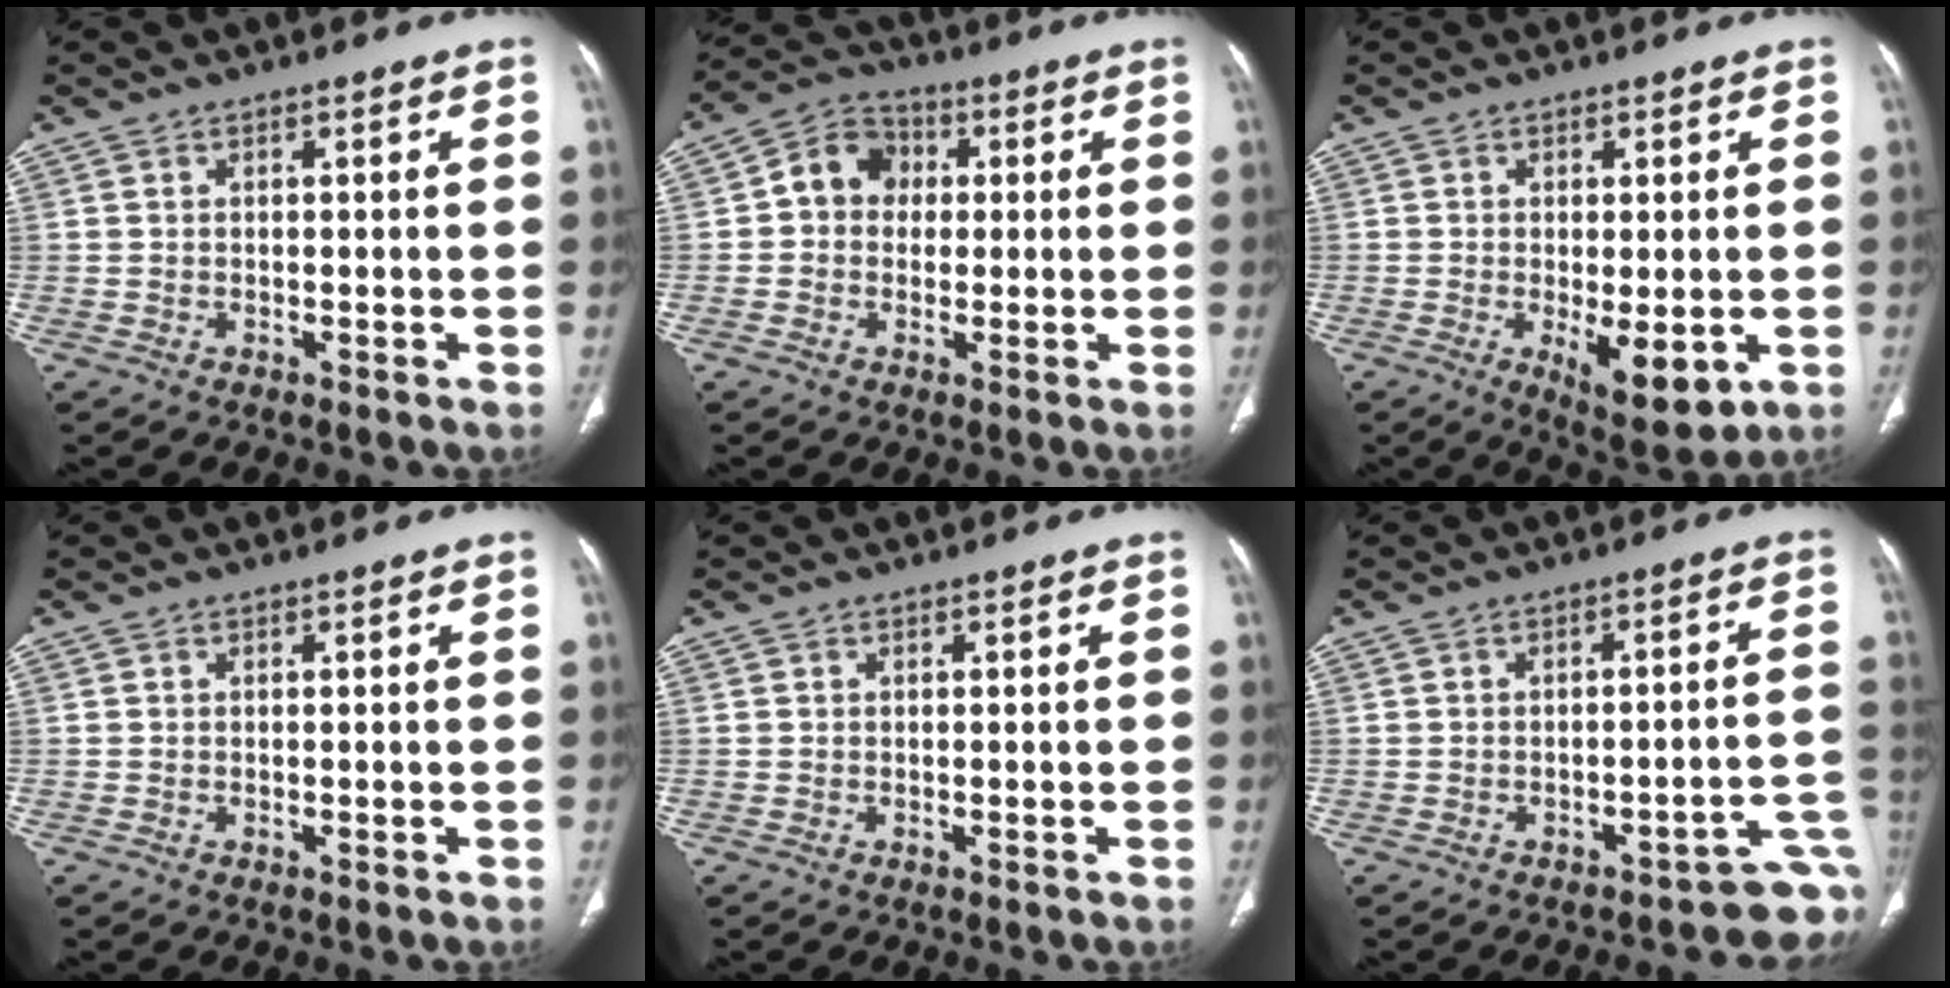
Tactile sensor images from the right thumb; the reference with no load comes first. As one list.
[{"total": 8.2, "force": [0.8, 7.0, 4.1], "torque": [-0.044, 0.020, -0.001]}, {"total": 9.0, "force": [-2.3, 3.7, 7.9], "torque": [-0.108, -0.020, -0.024]}, {"total": 0.0}, {"total": 0.0}, {"total": 9.4, "force": [-5.8, 3.7, 6.4], "torque": [-0.046, 0.055, -0.070]}]